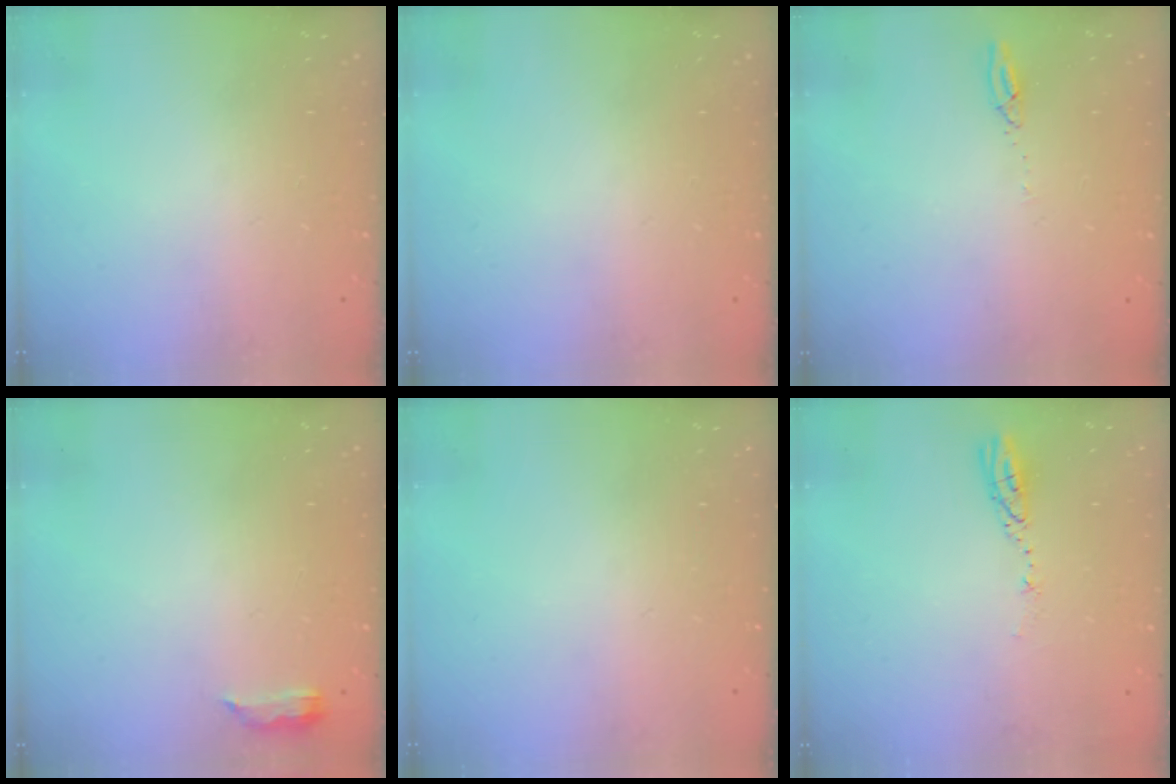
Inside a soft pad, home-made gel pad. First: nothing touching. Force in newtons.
{"total": 0.0}
{"total": 2.7, "press": 2.7, "slide": 0.2}
{"total": 5.1, "press": 4.8, "slide": 1.7}
{"total": 0.0}
{"total": 3.5, "press": 3.5, "slide": 0.3}